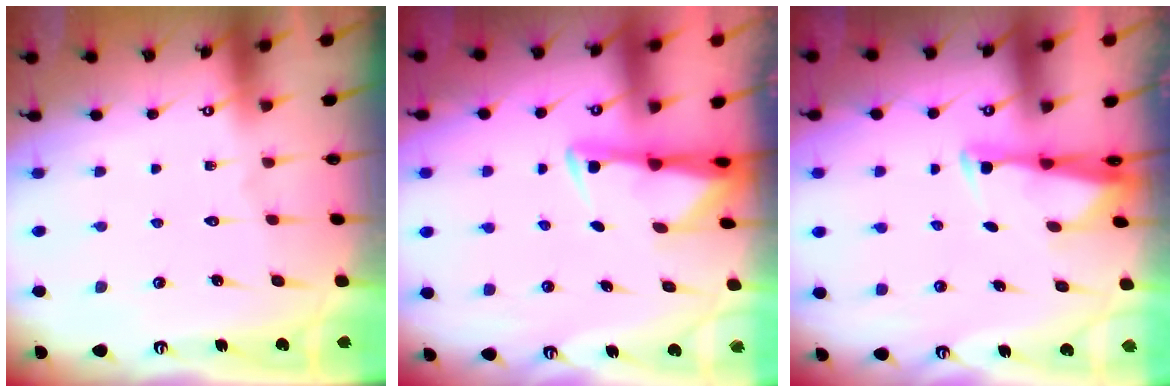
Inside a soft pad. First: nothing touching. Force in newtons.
{"total": 3.0, "press": 2.9, "slide": 0.5}
{"total": 2.9, "press": 2.8, "slide": 0.8}